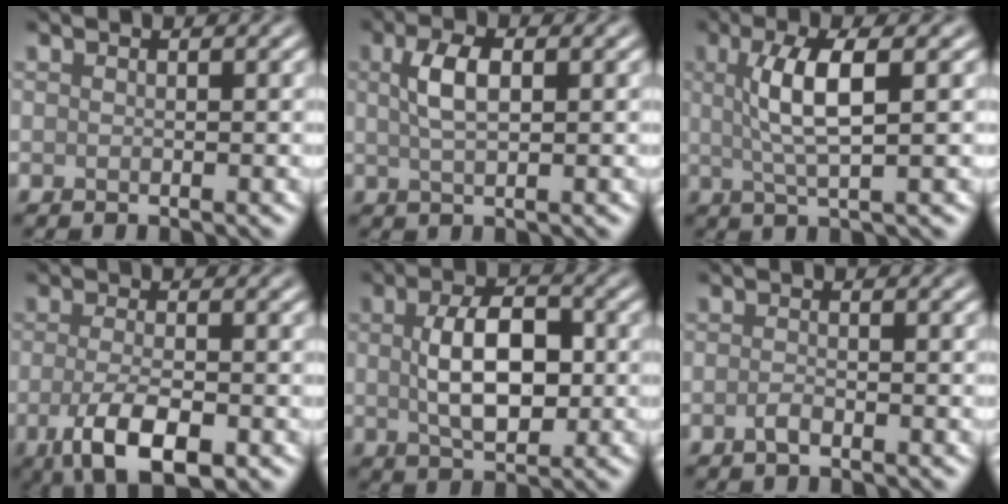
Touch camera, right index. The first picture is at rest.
{"total": 3.3, "force": [0.9, 1.3, 2.8], "torque": [-0.059, 0.007, 0.017]}
{"total": 4.9, "force": [1.0, 1.2, 4.7], "torque": [-0.094, 0.005, 0.021]}
{"total": 5.5, "force": [-2.2, 2.0, 4.7], "torque": [-0.095, -0.009, -0.040]}
{"total": 6.2, "force": [0.3, 3.3, 5.2], "torque": [-0.096, 0.005, 0.008]}
{"total": 1.0, "force": [-0.6, 0.3, 0.7], "torque": [-0.016, 0.002, -0.013]}